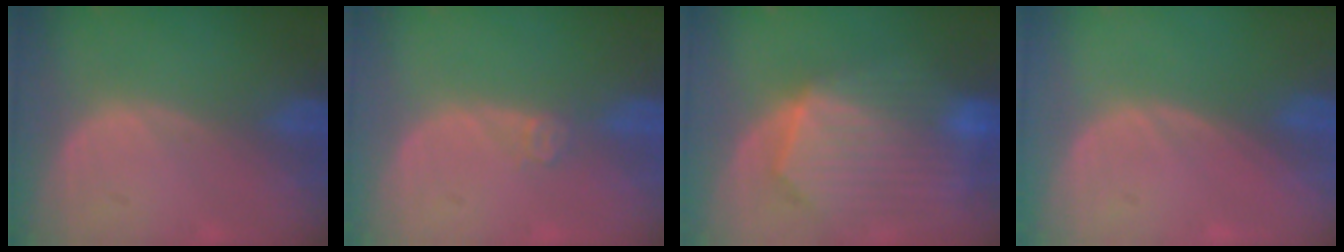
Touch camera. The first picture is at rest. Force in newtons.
{"total": 1.7, "press": 1.4, "slide": 1.0}
{"total": 10.4, "press": 9.0, "slide": 5.2}
{"total": 0.0}